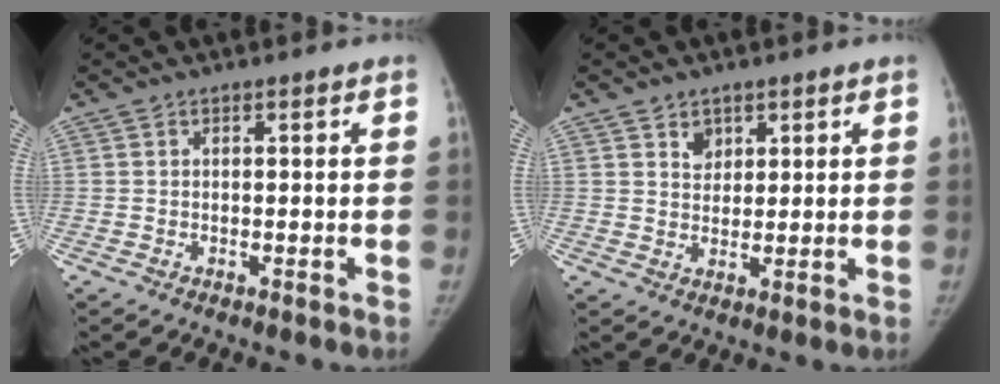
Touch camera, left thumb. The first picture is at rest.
{"total": 3.4, "force": [2.0, 2.5, 1.1], "torque": [0.003, -0.015, 0.037]}